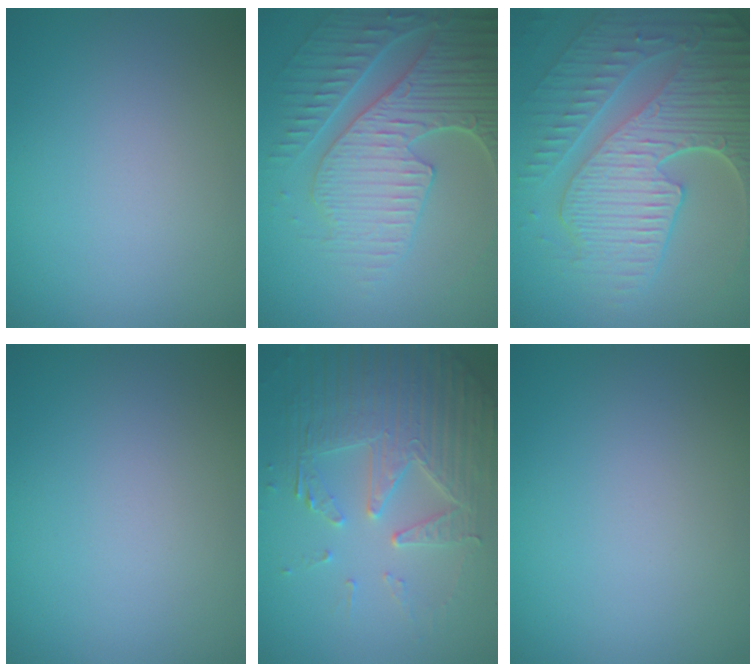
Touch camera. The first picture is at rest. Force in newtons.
{"total": 7.0, "press": 5.7, "slide": 4.2}
{"total": 9.9, "press": 6.5, "slide": 7.4}
{"total": 0.0}
{"total": 5.9, "press": 4.7, "slide": 3.6}
{"total": 0.0}